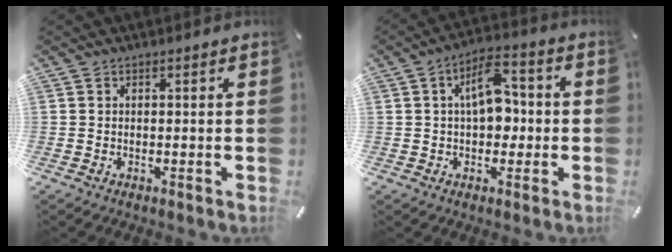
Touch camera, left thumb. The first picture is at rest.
{"total": 10.0, "force": [0.7, 6.1, 7.9], "torque": [-0.121, 0.007, 0.009]}